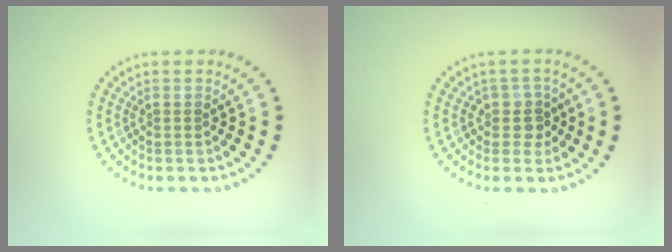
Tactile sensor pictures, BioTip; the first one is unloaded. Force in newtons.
{"total": 2.1, "press": 1.8, "slide": 1.1}